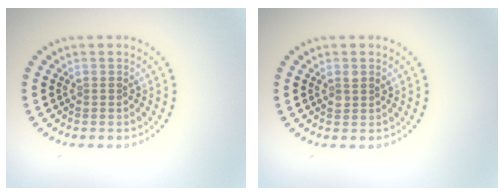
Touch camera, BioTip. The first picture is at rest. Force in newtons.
{"total": 1.1, "press": 1.1, "slide": 0.4}